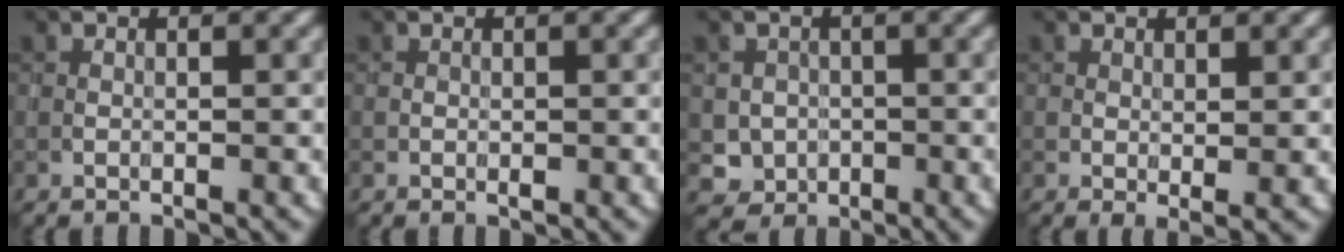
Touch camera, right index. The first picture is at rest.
{"total": 0.5, "force": [-0.2, 0.4, 0.2], "torque": [-0.003, 0.000, -0.002]}
{"total": 2.3, "force": [-0.4, 2.2, 0.2], "torque": [0.002, -0.002, -0.005]}
{"total": 0.9, "force": [0.2, 0.3, 0.8], "torque": [-0.012, -0.003, 0.007]}